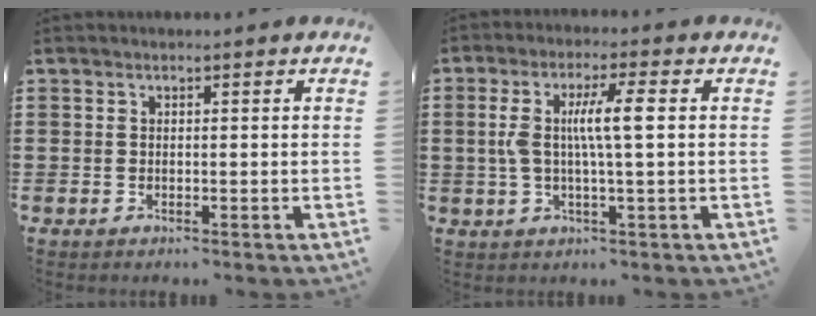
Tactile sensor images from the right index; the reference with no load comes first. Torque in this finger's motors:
{"motor_torque": [0.65, 0.02, 0.70, 0.13]}